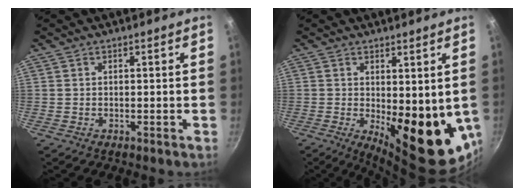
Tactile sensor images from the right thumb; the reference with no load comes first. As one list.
[{"total": 15.5, "force": [-1.2, 6.4, 14.1], "torque": [-0.155, -0.031, 0.000]}]